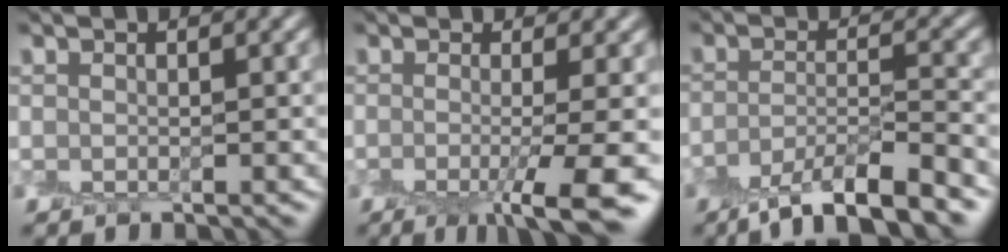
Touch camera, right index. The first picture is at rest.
{"total": 6.9, "force": [-2.0, 1.5, 6.5], "torque": [-0.077, -0.013, -0.032]}
{"total": 6.3, "force": [-4.5, 1.3, 4.1], "torque": [-0.067, -0.001, -0.083]}